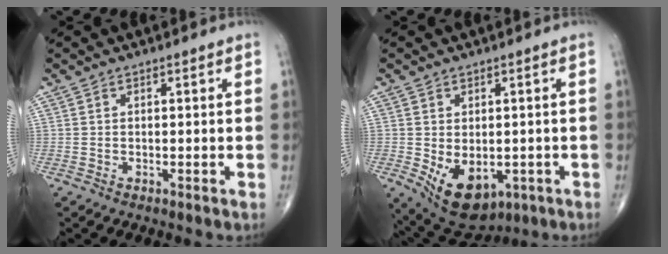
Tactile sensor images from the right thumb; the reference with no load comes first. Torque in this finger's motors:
{"motor_torque": [-0.22, 0.66, 0.38, 0.20, 0.10]}